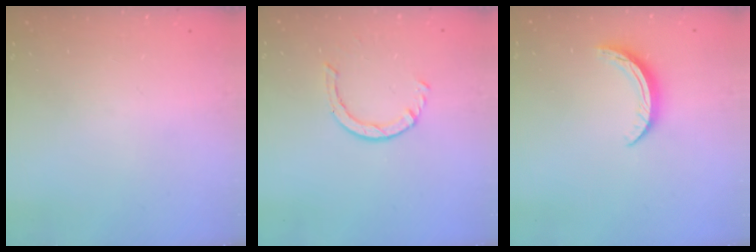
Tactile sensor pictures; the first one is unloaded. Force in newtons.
{"total": 2.2, "press": 2.2, "slide": 0.4}
{"total": 6.3, "press": 6.3, "slide": 0.6}